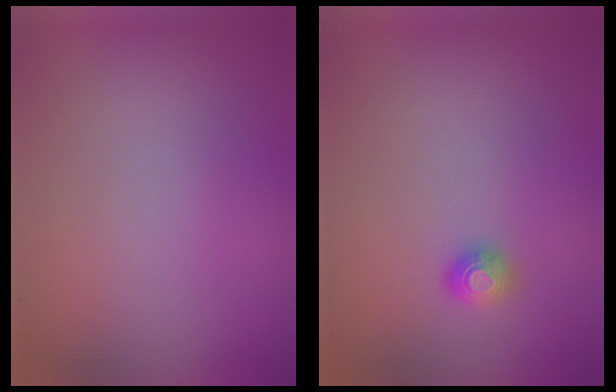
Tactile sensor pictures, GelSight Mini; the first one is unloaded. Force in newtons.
{"total": 1.1, "press": 1.1, "slide": 0.2}